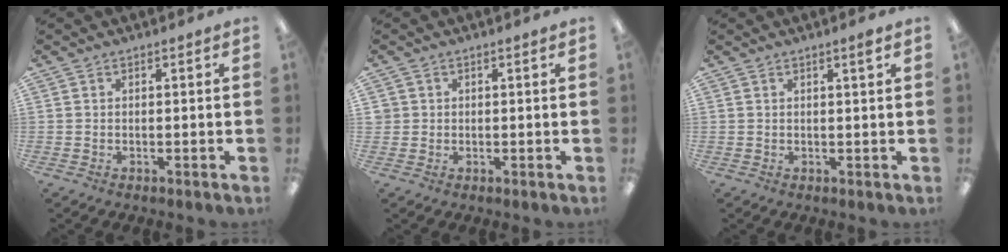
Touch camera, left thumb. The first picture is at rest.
{"total": 1.4, "force": [0.5, 1.3, 0.2], "torque": [-0.005, 0.003, 0.008]}
{"total": 1.6, "force": [1.0, 0.1, 1.3], "torque": [-0.020, -0.002, 0.015]}